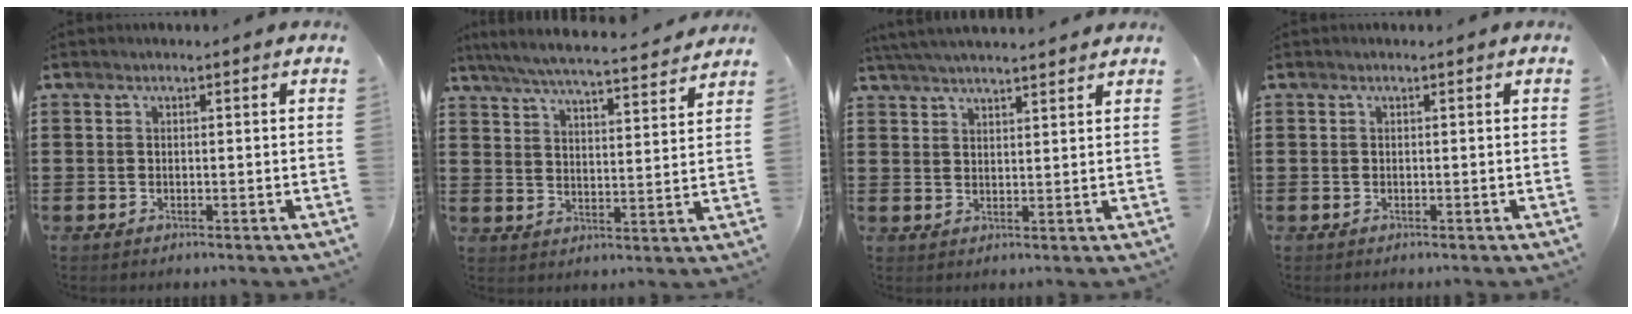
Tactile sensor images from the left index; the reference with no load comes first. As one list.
[{"total": 5.8, "force": [5.4, -0.3, 2.1], "torque": [-0.063, -0.039, 0.091]}, {"total": 3.9, "force": [3.7, -0.1, 1.0], "torque": [-0.031, -0.007, 0.069]}, {"total": 0.0}]